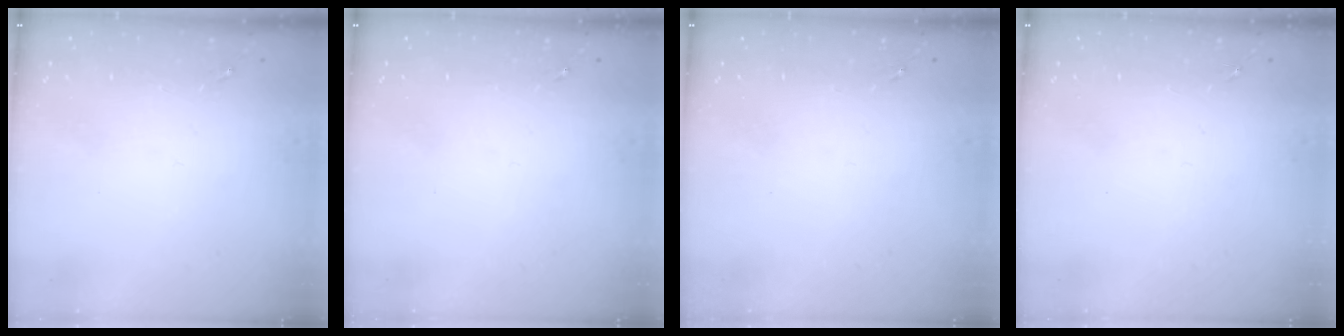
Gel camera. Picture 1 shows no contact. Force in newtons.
{"total": 0.0}
{"total": 0.0}
{"total": 0.0}